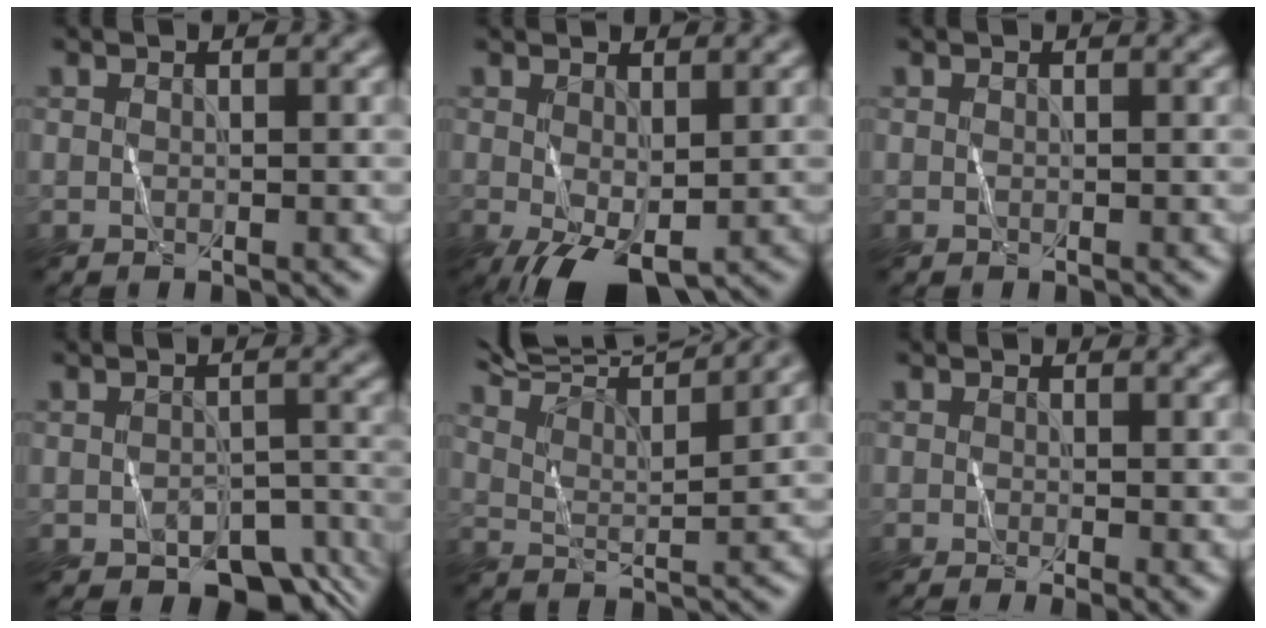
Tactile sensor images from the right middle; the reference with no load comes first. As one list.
[{"total": 4.4, "force": [-1.1, 2.1, 3.7], "torque": [-0.085, -0.003, -0.014]}, {"total": 0.0}, {"total": 5.8, "force": [-4.2, 2.8, 2.9], "torque": [-0.033, -0.015, -0.054]}, {"total": 10.3, "force": [9.1, 1.6, 4.4], "torque": [-0.081, 0.021, 0.110]}, {"total": 1.2, "force": [0.0, 0.1, 1.2], "torque": [-0.014, -0.004, -0.001]}]